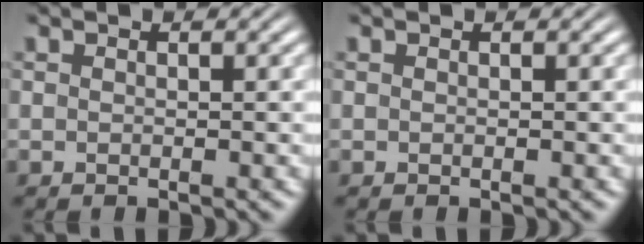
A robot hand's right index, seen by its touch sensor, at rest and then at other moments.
{"total": 0.0}